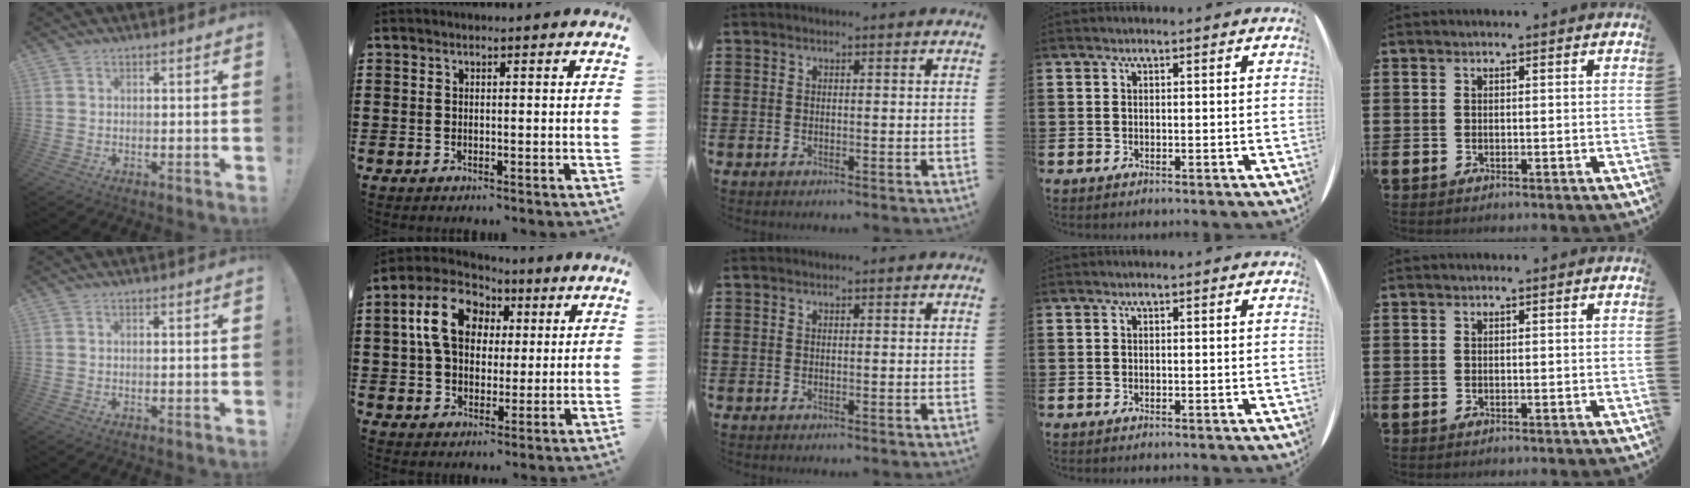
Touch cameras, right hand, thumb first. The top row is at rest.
{"index": {"total": 10.6, "force": [2.7, 8.0, 6.4], "torque": [-0.142, 0.018, 0.046]}}